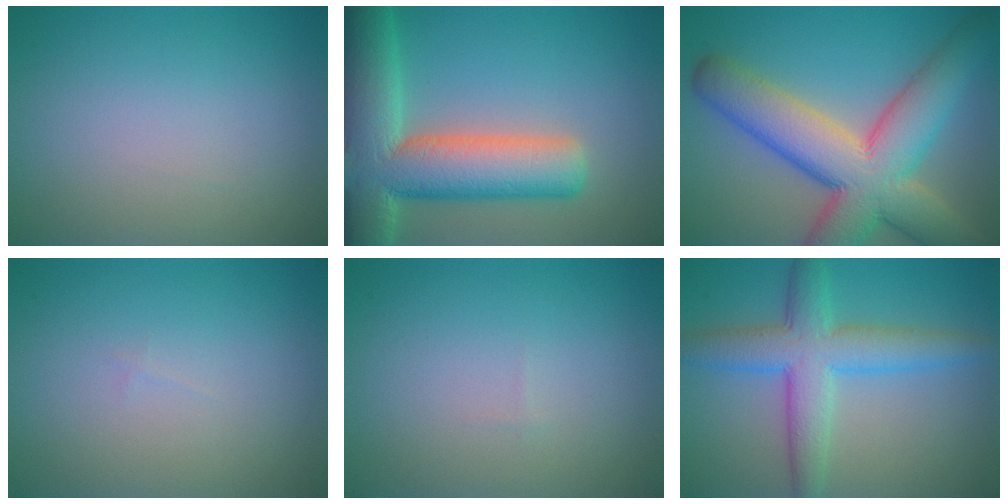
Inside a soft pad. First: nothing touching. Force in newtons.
{"total": 12.4, "press": 12.4, "slide": 1.0}
{"total": 12.0, "press": 11.9, "slide": 0.9}
{"total": 0.0}
{"total": 0.0}
{"total": 6.1, "press": 6.1, "slide": 0.1}